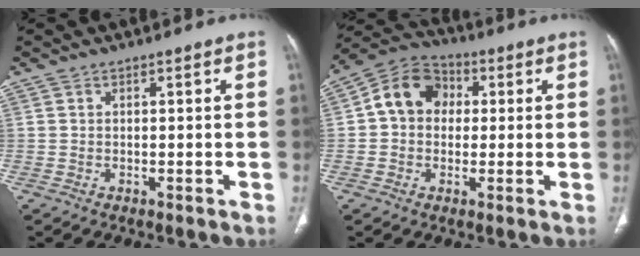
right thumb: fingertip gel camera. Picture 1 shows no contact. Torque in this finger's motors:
{"motor_torque": [1.28, 1.59, 0.73, -0.37, 0.06]}